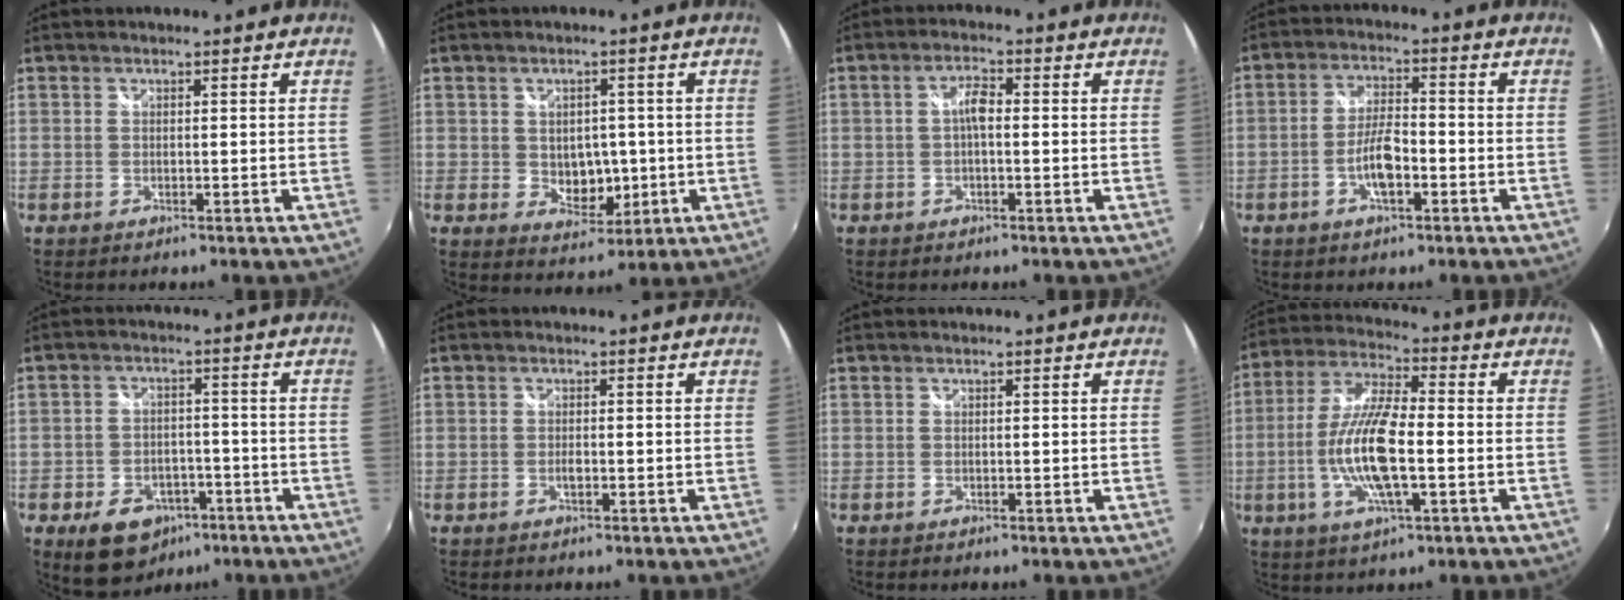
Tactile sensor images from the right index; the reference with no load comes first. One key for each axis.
{"total": 6.2, "fx": -0.3, "fy": 5.1, "fz": 3.6, "tx": -0.059, "ty": -0.005, "tz": 0.006}
{"total": 3.0, "fx": -0.3, "fy": 1.0, "fz": 2.8, "tx": -0.053, "ty": 0.010, "tz": -0.006}
{"total": 6.1, "fx": -2.5, "fy": 2.1, "fz": 5.2, "tx": -0.104, "ty": 0.004, "tz": -0.045}
{"total": 11.1, "fx": -6.3, "fy": 7.6, "fz": 4.9, "tx": -0.113, "ty": 0.012, "tz": -0.078}
{"total": 1.0, "fx": -0.4, "fy": 0.5, "fz": 0.8, "tx": -0.015, "ty": -0.001, "tz": -0.008}
{"total": 0.0}
{"total": 13.8, "fx": -2.8, "fy": 3.6, "fz": 13.0, "tx": -0.265, "ty": -0.005, "tz": -0.054}